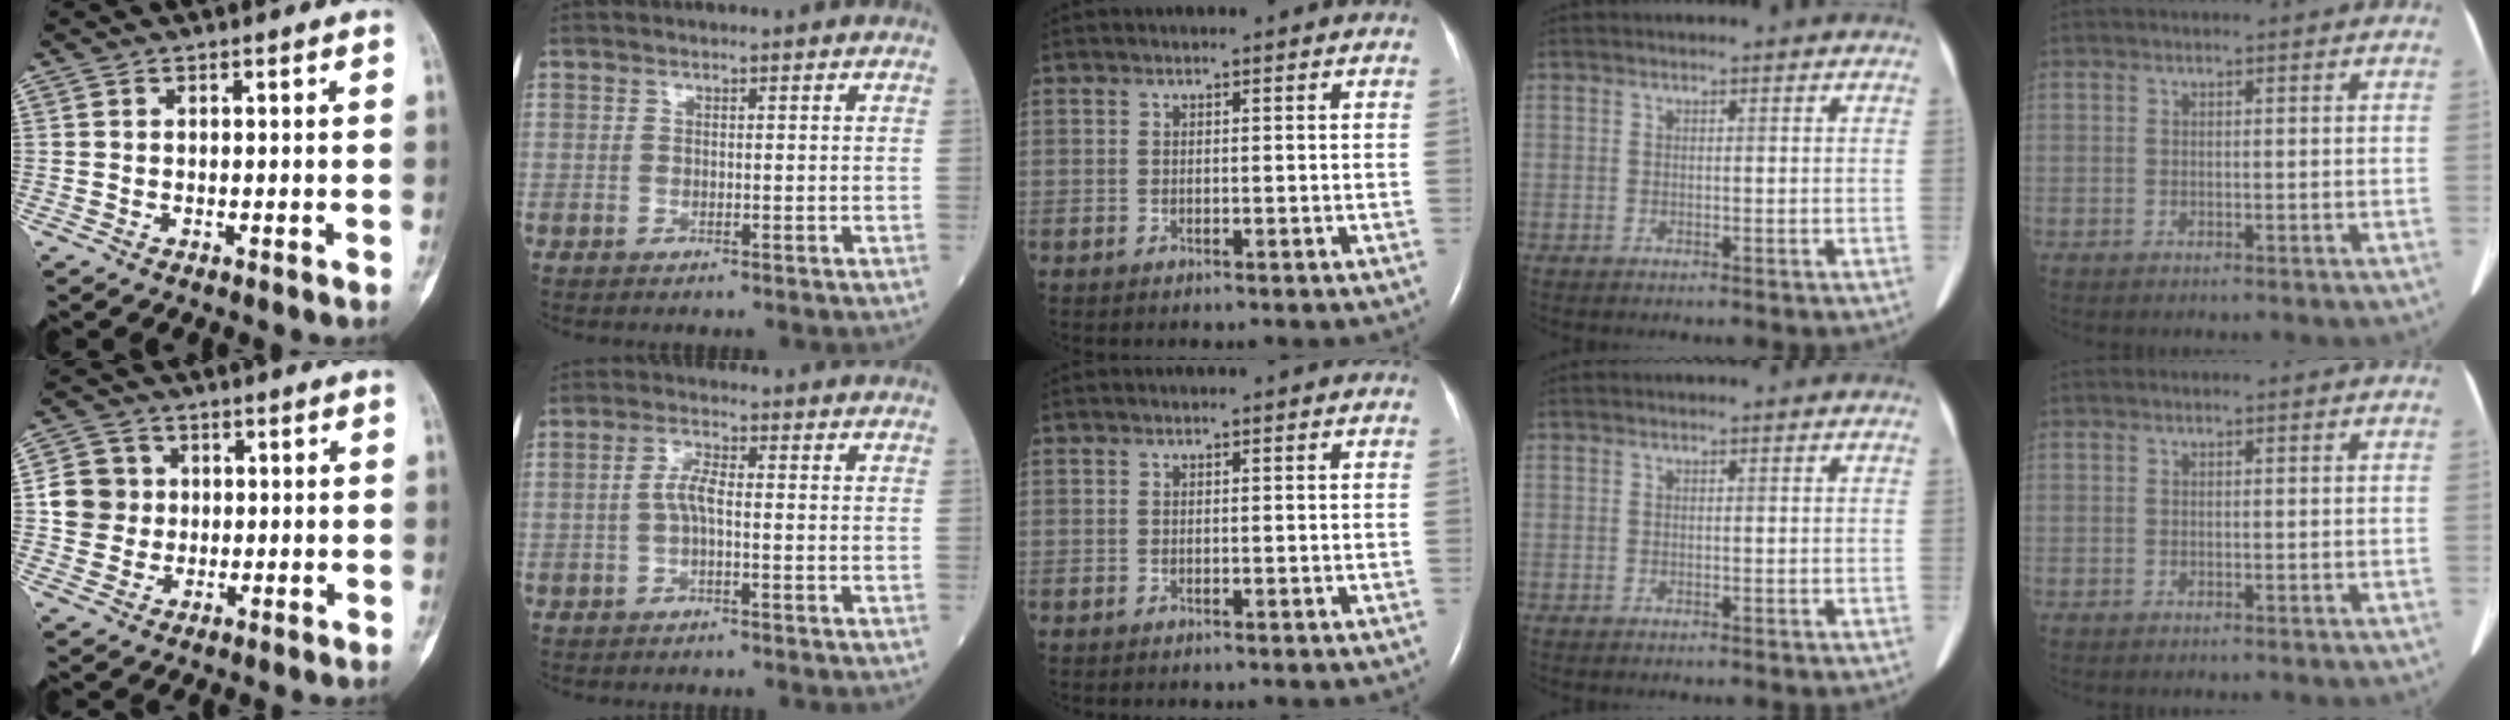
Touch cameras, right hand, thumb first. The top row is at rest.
{"thumb": {"total": 7.5, "force": [0.5, 7.2, 1.9], "torque": [-0.006, 0.008, 0.005]}, "index": {"total": 3.2, "force": [-0.4, 0.7, 3.0], "torque": [-0.061, 0.005, -0.009]}}